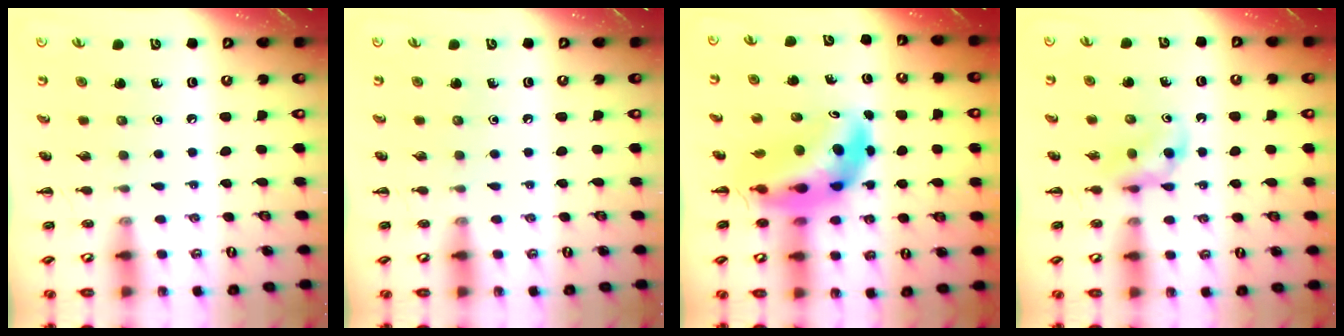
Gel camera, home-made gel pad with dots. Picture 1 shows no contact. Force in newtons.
{"total": 0.0}
{"total": 9.3, "press": 8.8, "slide": 3.1}
{"total": 3.4, "press": 3.1, "slide": 1.5}